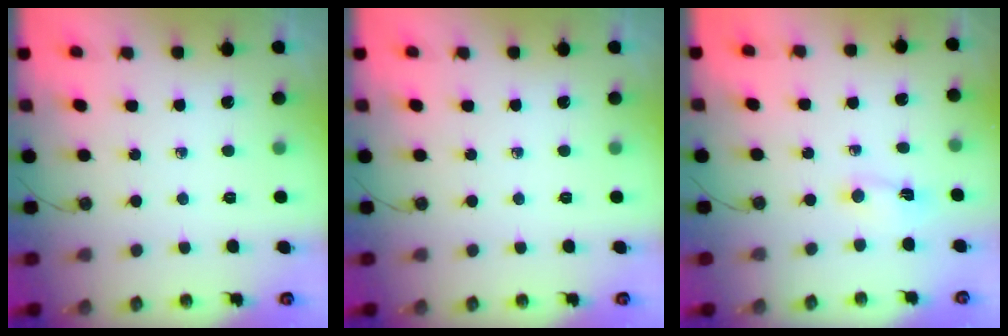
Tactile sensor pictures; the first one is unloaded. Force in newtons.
{"total": 0.0}
{"total": 1.1, "press": 1.0, "slide": 0.4}